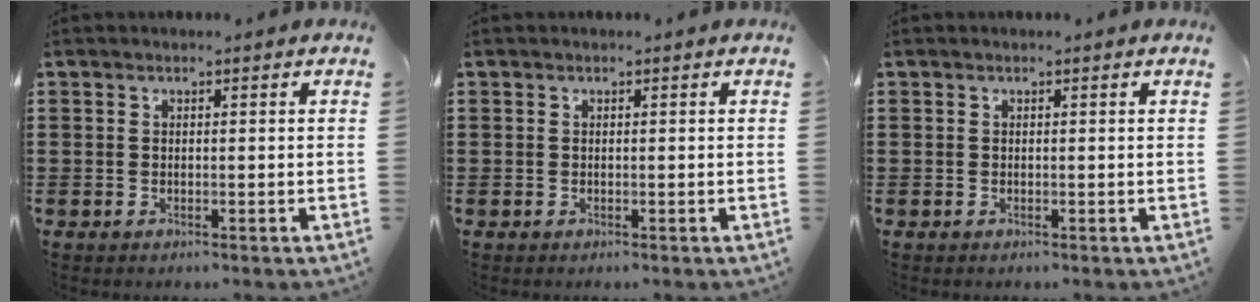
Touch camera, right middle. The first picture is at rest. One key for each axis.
{"total": 0.0}
{"total": 0.0}